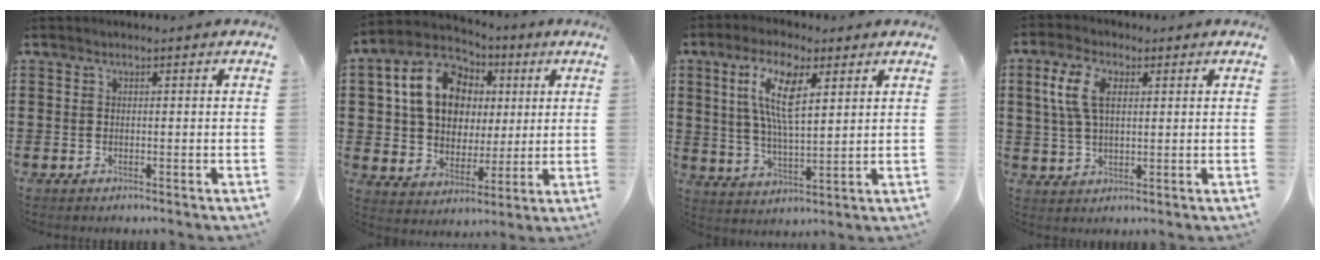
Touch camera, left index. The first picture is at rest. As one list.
[{"total": 11.9, "force": [3.1, 9.2, 6.8], "torque": [-0.157, 0.018, 0.060]}, {"total": 10.1, "force": [4.1, 3.3, 8.6], "torque": [-0.174, 0.012, 0.072]}, {"total": 6.9, "force": [2.1, 3.6, 5.5], "torque": [-0.133, 0.009, 0.031]}]